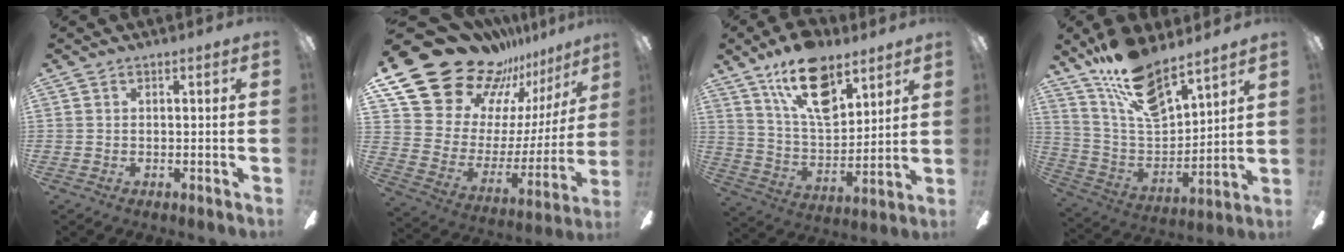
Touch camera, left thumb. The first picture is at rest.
{"total": 26.1, "force": [21.0, 12.7, 8.8], "torque": [-0.160, -0.151, 0.401]}
{"total": 18.2, "force": [11.2, 9.0, 11.1], "torque": [-0.189, -0.044, 0.199]}
{"total": 16.5, "force": [12.8, 6.1, 8.4], "torque": [-0.170, -0.079, 0.233]}